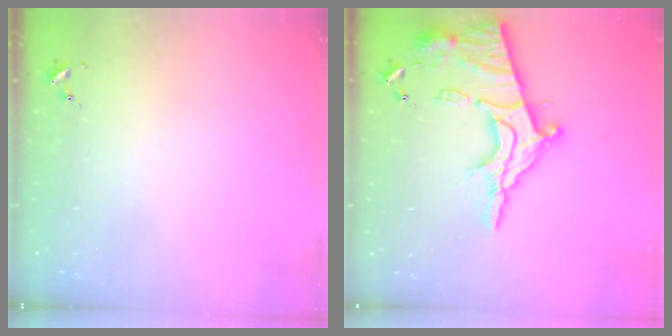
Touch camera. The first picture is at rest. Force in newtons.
{"total": 19.8, "press": 19.8, "slide": 1.8}